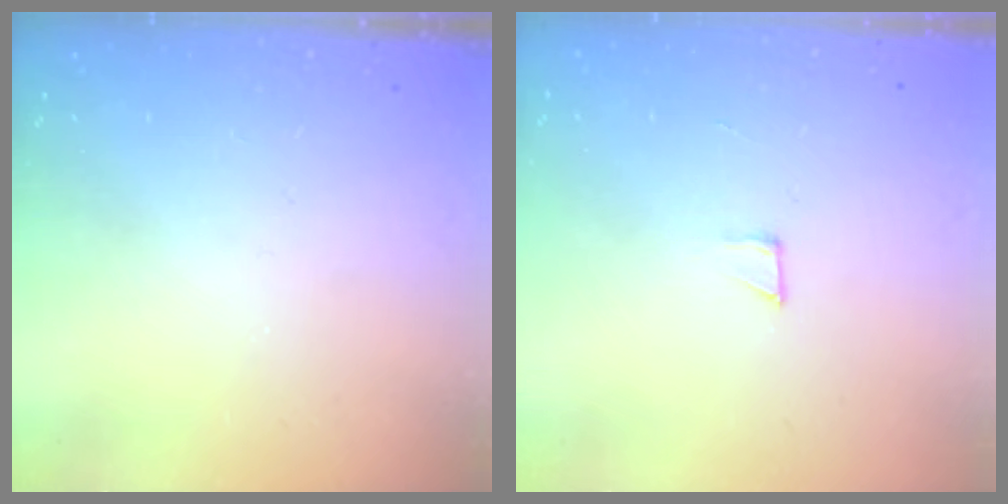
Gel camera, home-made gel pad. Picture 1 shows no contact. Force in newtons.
{"total": 2.6, "press": 2.6, "slide": 0.1}